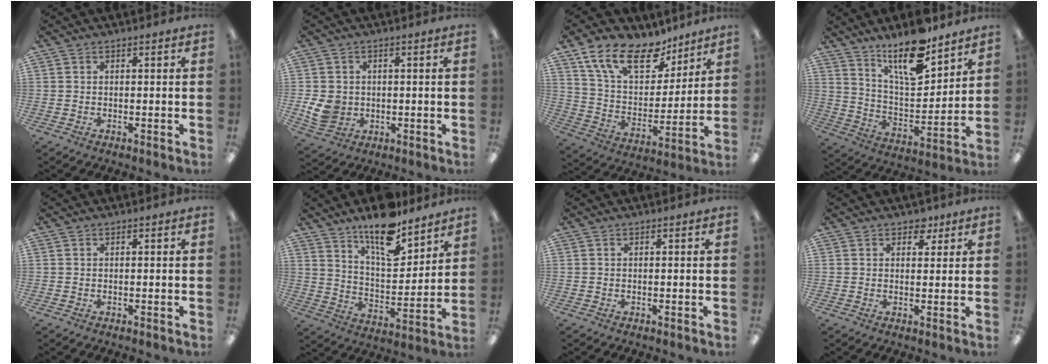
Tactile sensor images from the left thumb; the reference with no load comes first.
{"total": 6.1, "force": [-0.3, 5.5, 2.6], "torque": [-0.055, 0.003, -0.006]}
{"total": 18.8, "force": [12.6, 9.4, 10.3], "torque": [-0.194, -0.056, 0.229]}
{"total": 16.3, "force": [12.2, 5.2, 9.5], "torque": [-0.158, -0.077, 0.206]}
{"total": 0.0}
{"total": 14.4, "force": [11.5, 4.8, 7.2], "torque": [-0.109, -0.079, 0.199]}
{"total": 0.0}
{"total": 3.8, "force": [2.5, 2.4, 1.7], "torque": [-0.005, -0.009, 0.039]}